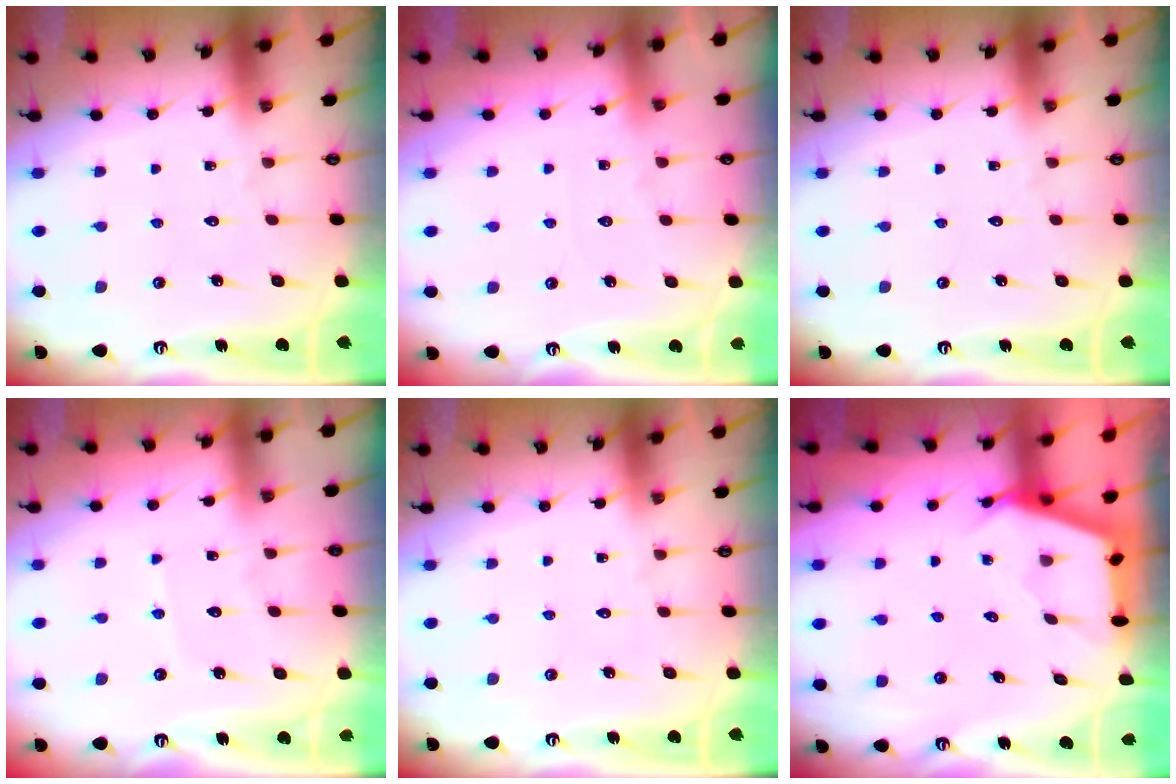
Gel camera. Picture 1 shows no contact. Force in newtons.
{"total": 2.0, "press": 2.0, "slide": 0.3}
{"total": 0.0}
{"total": 3.6, "press": 3.5, "slide": 0.4}
{"total": 0.0}
{"total": 2.7, "press": 2.7, "slide": 0.4}